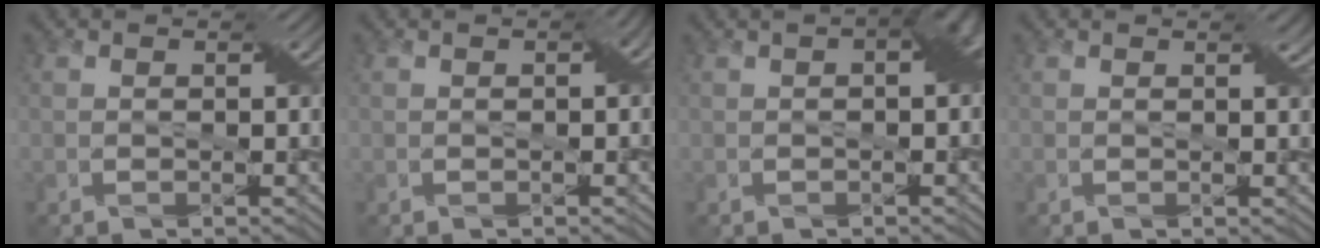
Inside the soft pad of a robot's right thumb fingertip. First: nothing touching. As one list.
[{"total": 1.4, "force": [0.1, 0.7, 1.2], "torque": [-0.015, 0.004, 0.002]}, {"total": 3.9, "force": [0.4, 1.8, 3.4], "torque": [-0.037, 0.011, 0.004]}, {"total": 0.9, "force": [0.6, 0.1, 0.7], "torque": [-0.012, 0.000, 0.010]}]